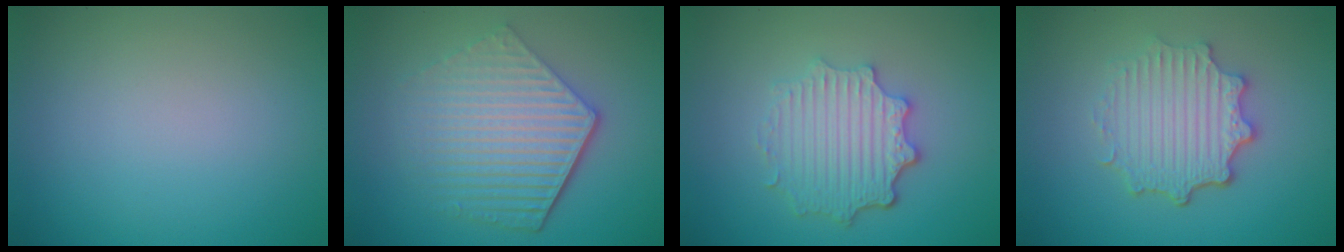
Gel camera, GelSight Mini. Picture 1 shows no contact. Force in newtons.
{"total": 6.1, "press": 4.4, "slide": 4.3}
{"total": 4.7, "press": 3.7, "slide": 2.9}
{"total": 4.9, "press": 3.8, "slide": 3.1}